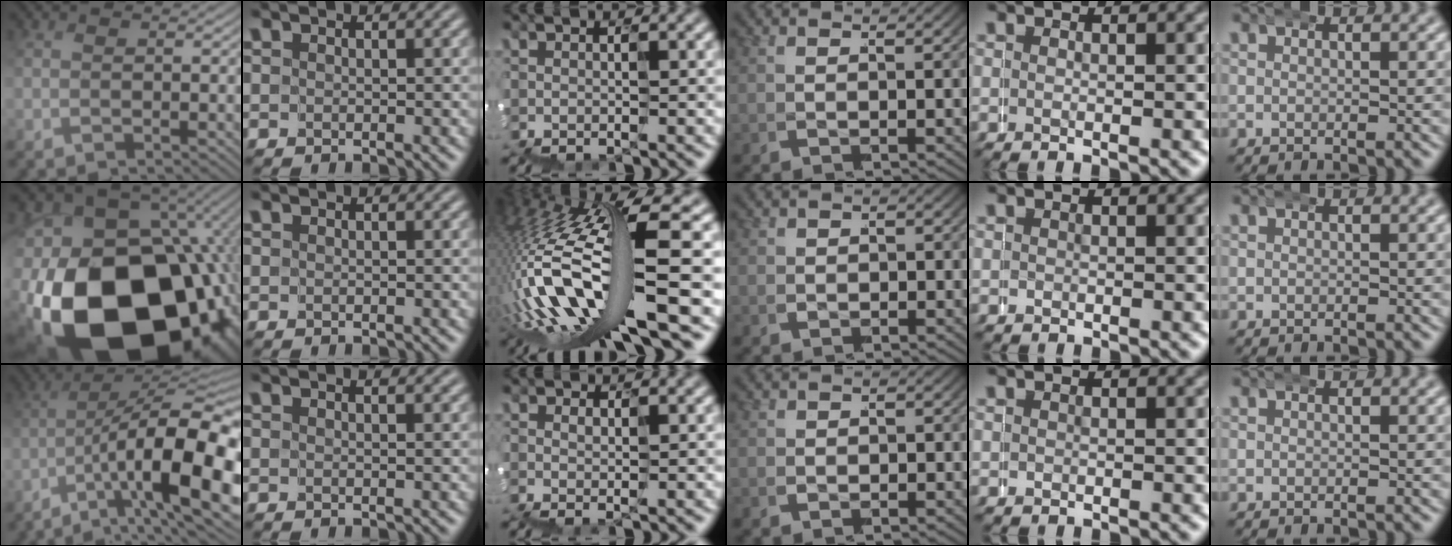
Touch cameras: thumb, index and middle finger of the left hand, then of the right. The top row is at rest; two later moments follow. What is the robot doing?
{"motion": "wrap", "object": "duck tape"}